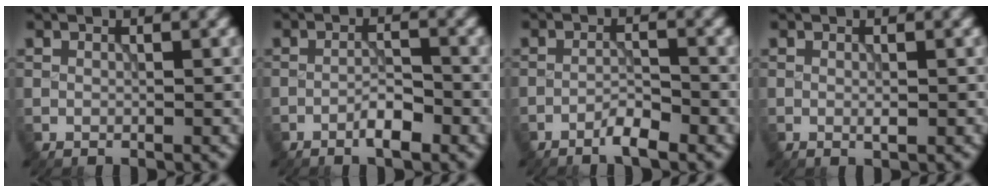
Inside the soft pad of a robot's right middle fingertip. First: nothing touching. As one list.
[{"total": 2.5, "force": [-1.6, 0.5, 1.8], "torque": [-0.031, 0.006, -0.029]}, {"total": 2.2, "force": [-1.7, 0.3, 1.4], "torque": [-0.023, 0.006, -0.034]}, {"total": 0.7, "force": [-0.1, 0.1, 0.7], "torque": [-0.015, -0.002, -0.002]}]